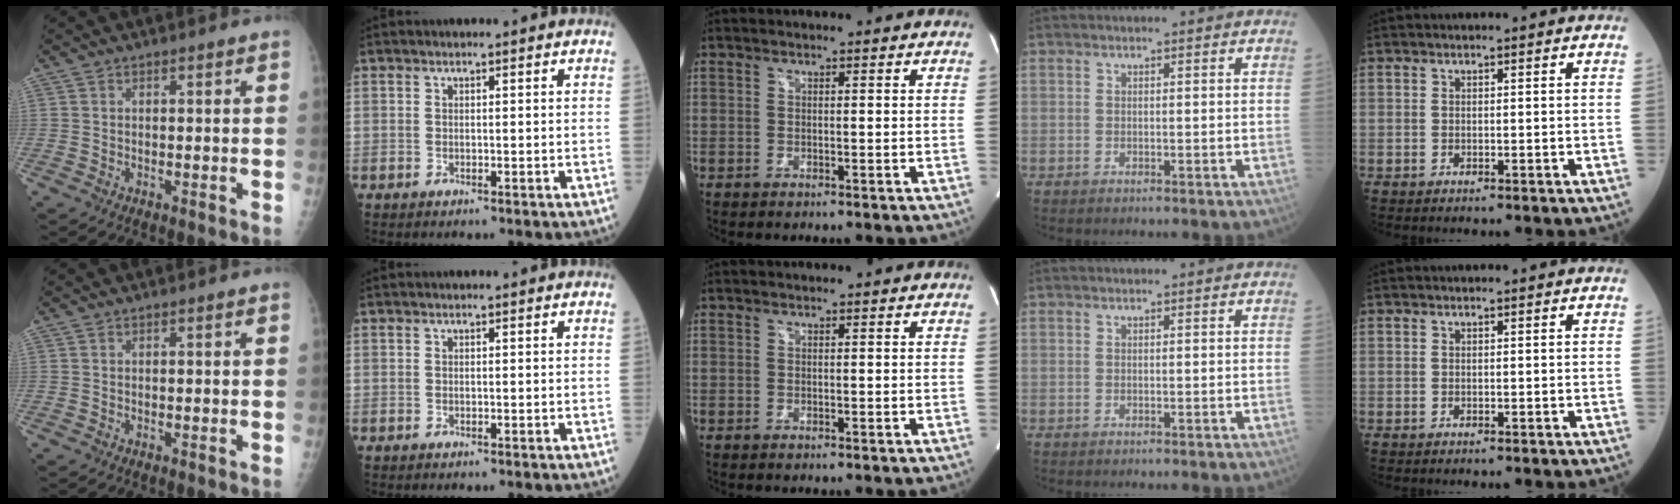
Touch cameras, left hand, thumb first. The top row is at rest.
{}